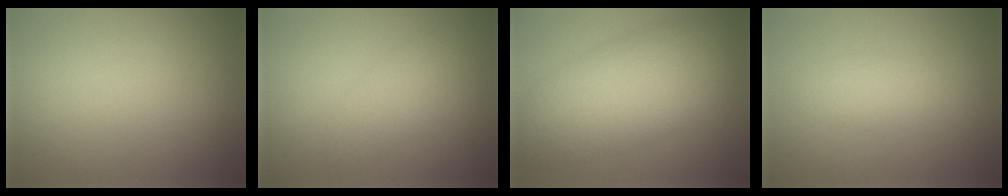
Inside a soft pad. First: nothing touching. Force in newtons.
{"total": 2.2, "press": 2.2, "slide": 0.1}
{"total": 8.6, "press": 8.6, "slide": 0.4}
{"total": 2.3, "press": 2.3, "slide": 0.0}